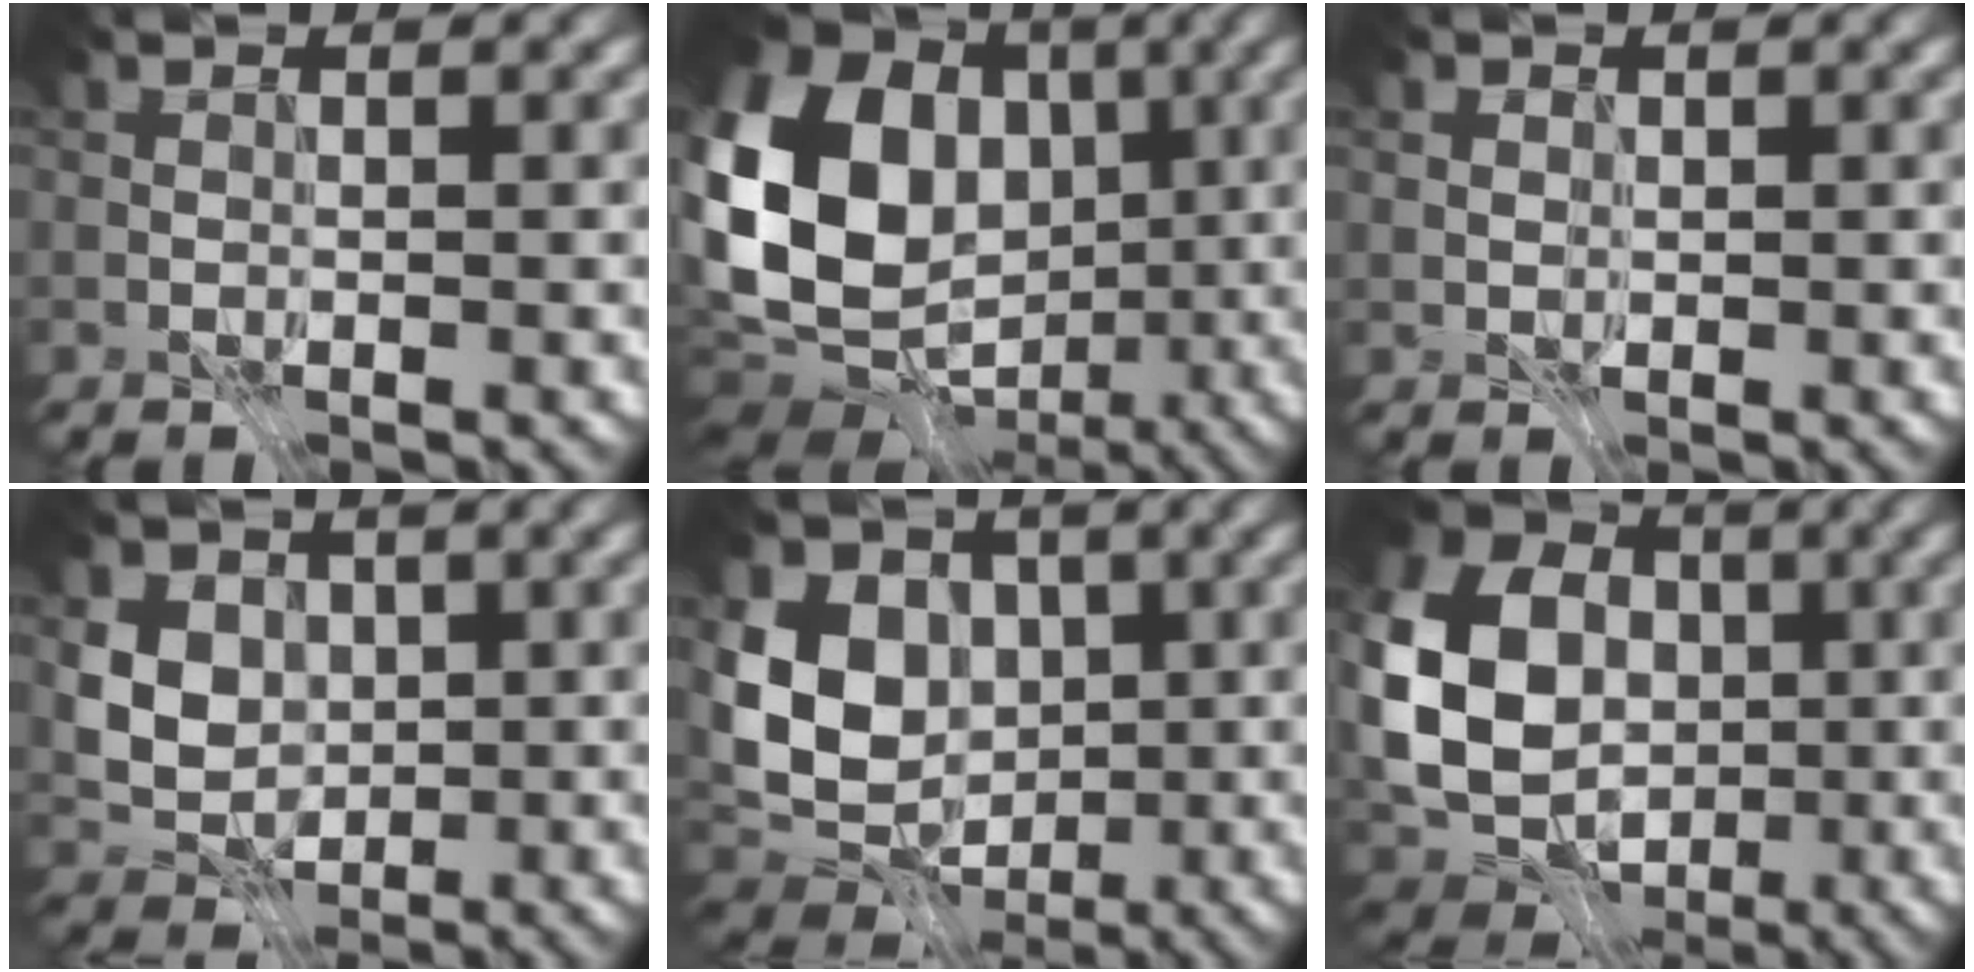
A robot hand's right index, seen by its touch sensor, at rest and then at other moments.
{"total": 18.1, "force": [-0.1, 14.1, 11.3], "torque": [-0.239, 0.008, 0.005]}
{"total": 1.0, "force": [0.2, 0.9, 0.4], "torque": [-0.009, -0.002, 0.006]}
{"total": 4.9, "force": [0.7, 4.1, 2.7], "torque": [-0.051, 0.005, 0.001]}
{"total": 10.0, "force": [0.4, 7.8, 6.2], "torque": [-0.123, -0.002, -0.007]}
{"total": 13.2, "force": [-0.6, 10.4, 8.0], "torque": [-0.186, -0.007, -0.019]}